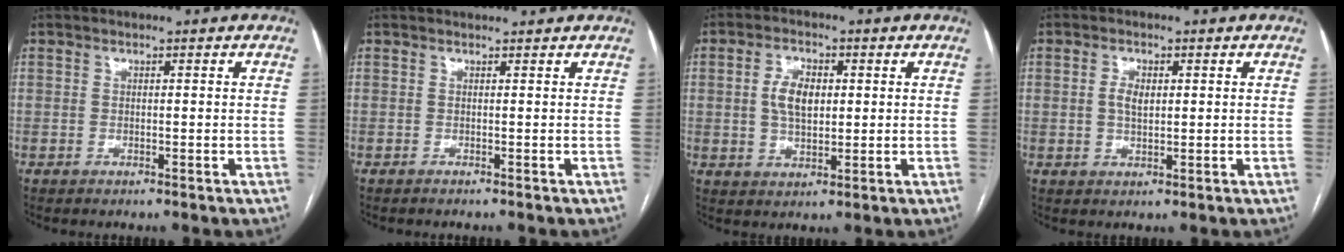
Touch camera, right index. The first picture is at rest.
{"total": 1.9, "force": [1.4, 0.5, 1.1], "torque": [-0.034, 0.026, 0.011]}
{"total": 5.7, "force": [0.9, 3.1, 4.6], "torque": [-0.093, 0.009, 0.019]}
{"total": 2.8, "force": [0.5, 1.4, 2.3], "torque": [-0.048, 0.003, 0.010]}